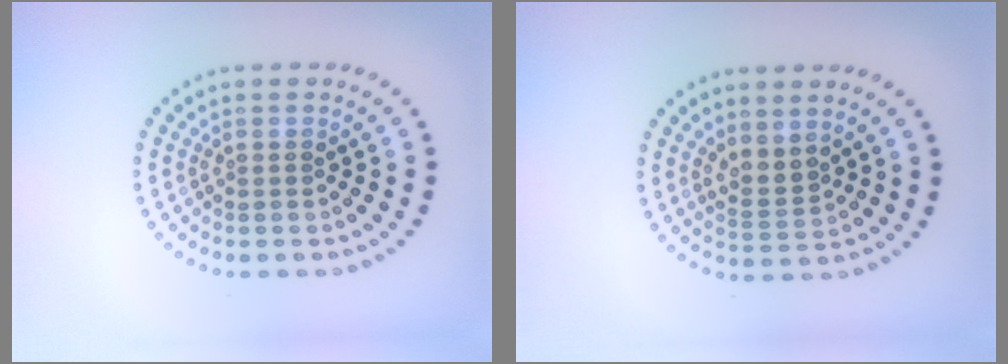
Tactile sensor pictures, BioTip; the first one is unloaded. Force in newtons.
{"total": 2.0, "press": 1.6, "slide": 1.2}